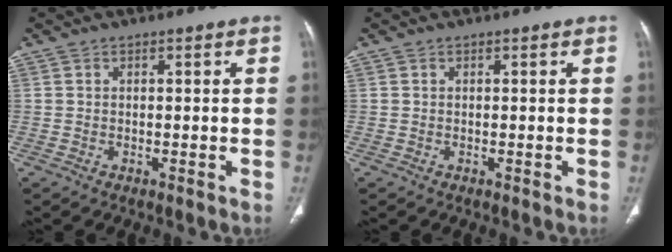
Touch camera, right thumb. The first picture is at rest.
{"total": 0.0}